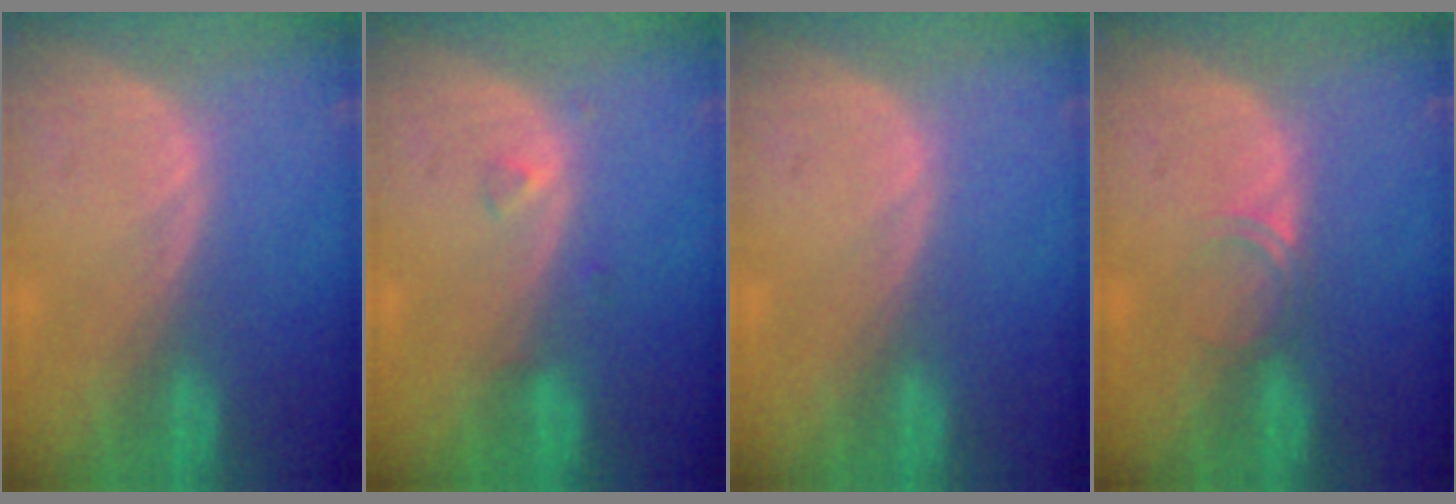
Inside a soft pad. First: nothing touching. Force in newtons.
{"total": 1.2, "press": 1.2, "slide": 0.1}
{"total": 0.0}
{"total": 1.8, "press": 1.5, "slide": 1.1}